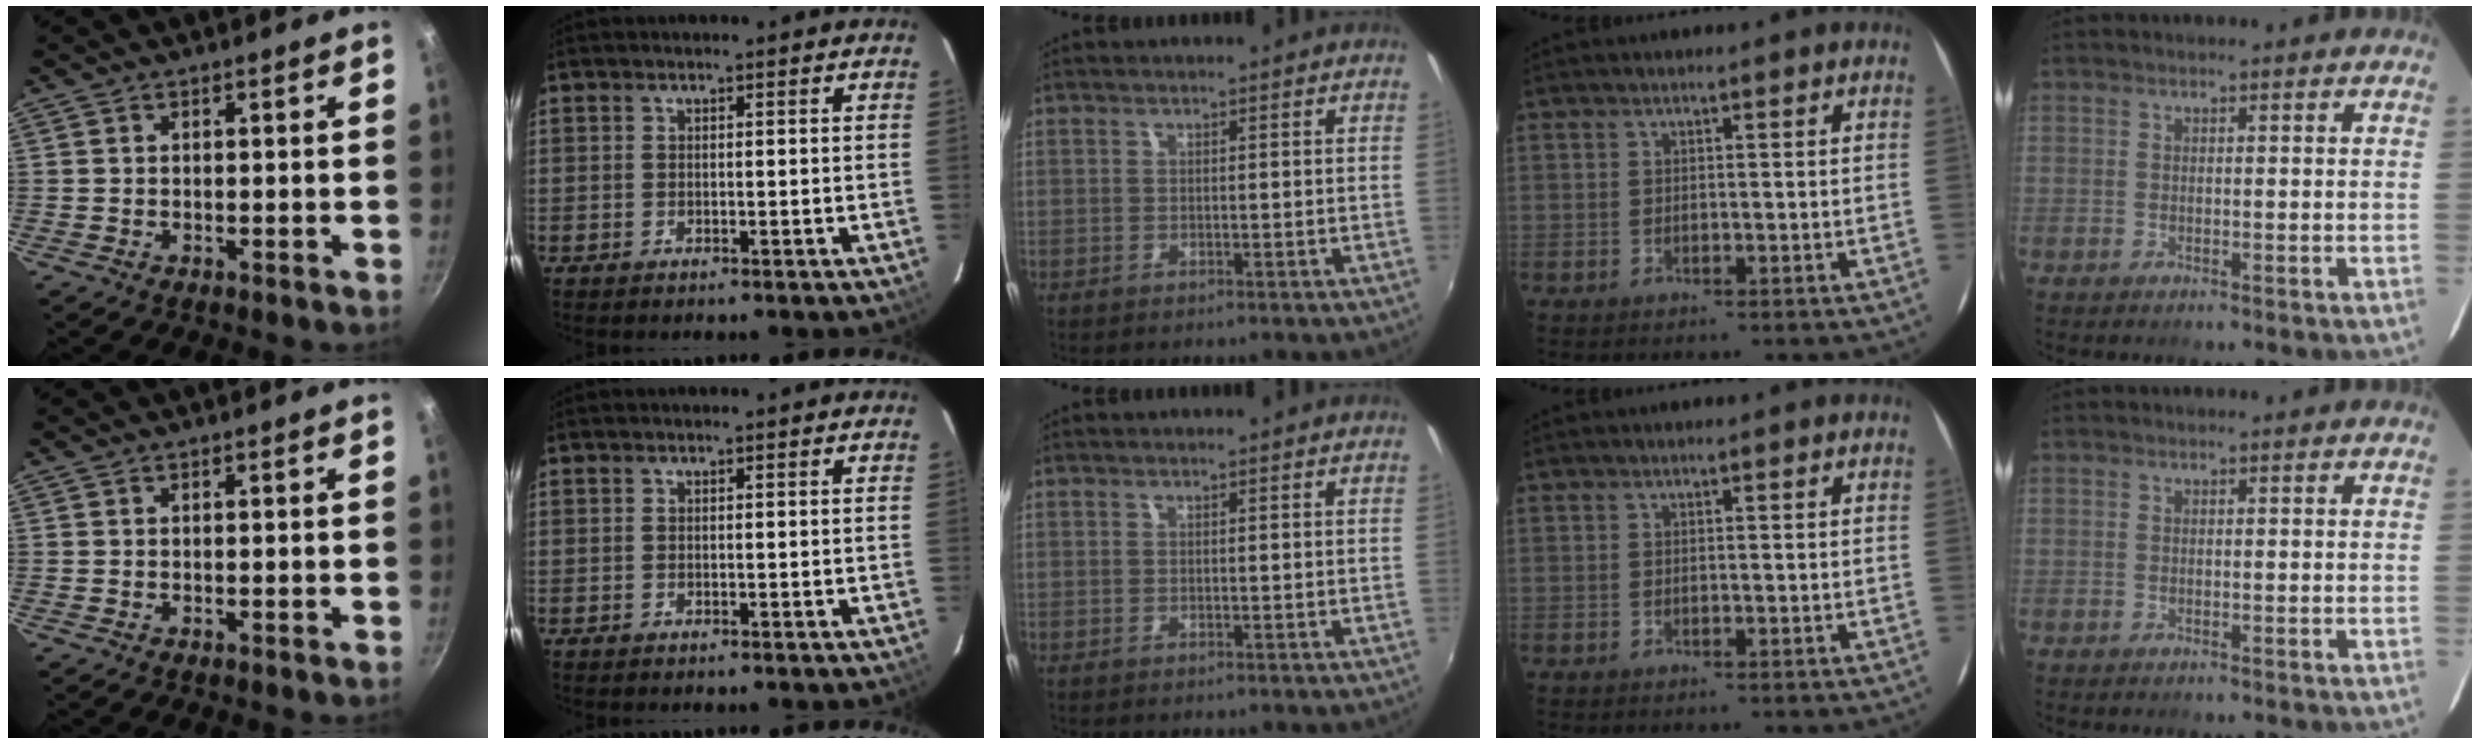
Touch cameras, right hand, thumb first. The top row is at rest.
{}